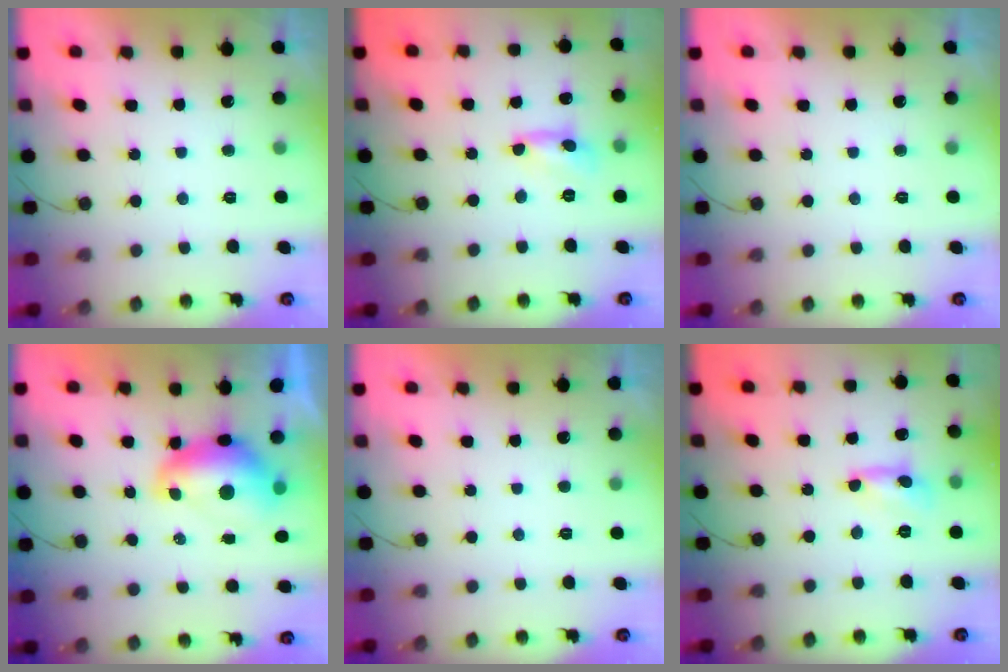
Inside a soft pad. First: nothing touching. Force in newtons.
{"total": 1.8, "press": 1.8, "slide": 0.2}
{"total": 0.0}
{"total": 9.8, "press": 9.8, "slide": 1.1}
{"total": 0.0}
{"total": 1.8, "press": 1.8, "slide": 0.2}